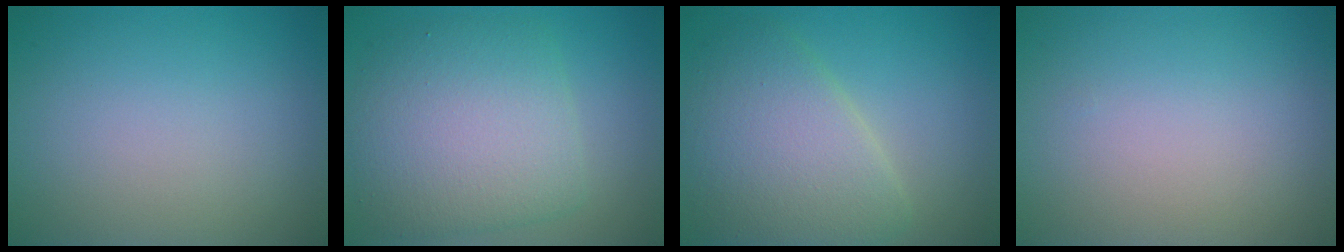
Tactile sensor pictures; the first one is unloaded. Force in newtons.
{"total": 7.5, "press": 7.5, "slide": 0.1}
{"total": 6.8, "press": 6.8, "slide": 0.2}
{"total": 0.0}